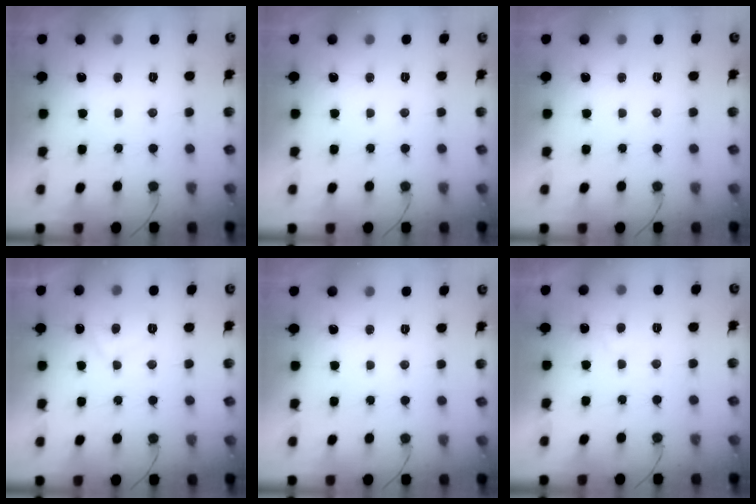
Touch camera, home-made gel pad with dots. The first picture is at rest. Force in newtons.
{"total": 0.0}
{"total": 0.0}
{"total": 3.2, "press": 3.1, "slide": 0.6}
{"total": 0.0}
{"total": 1.6, "press": 1.4, "slide": 0.7}